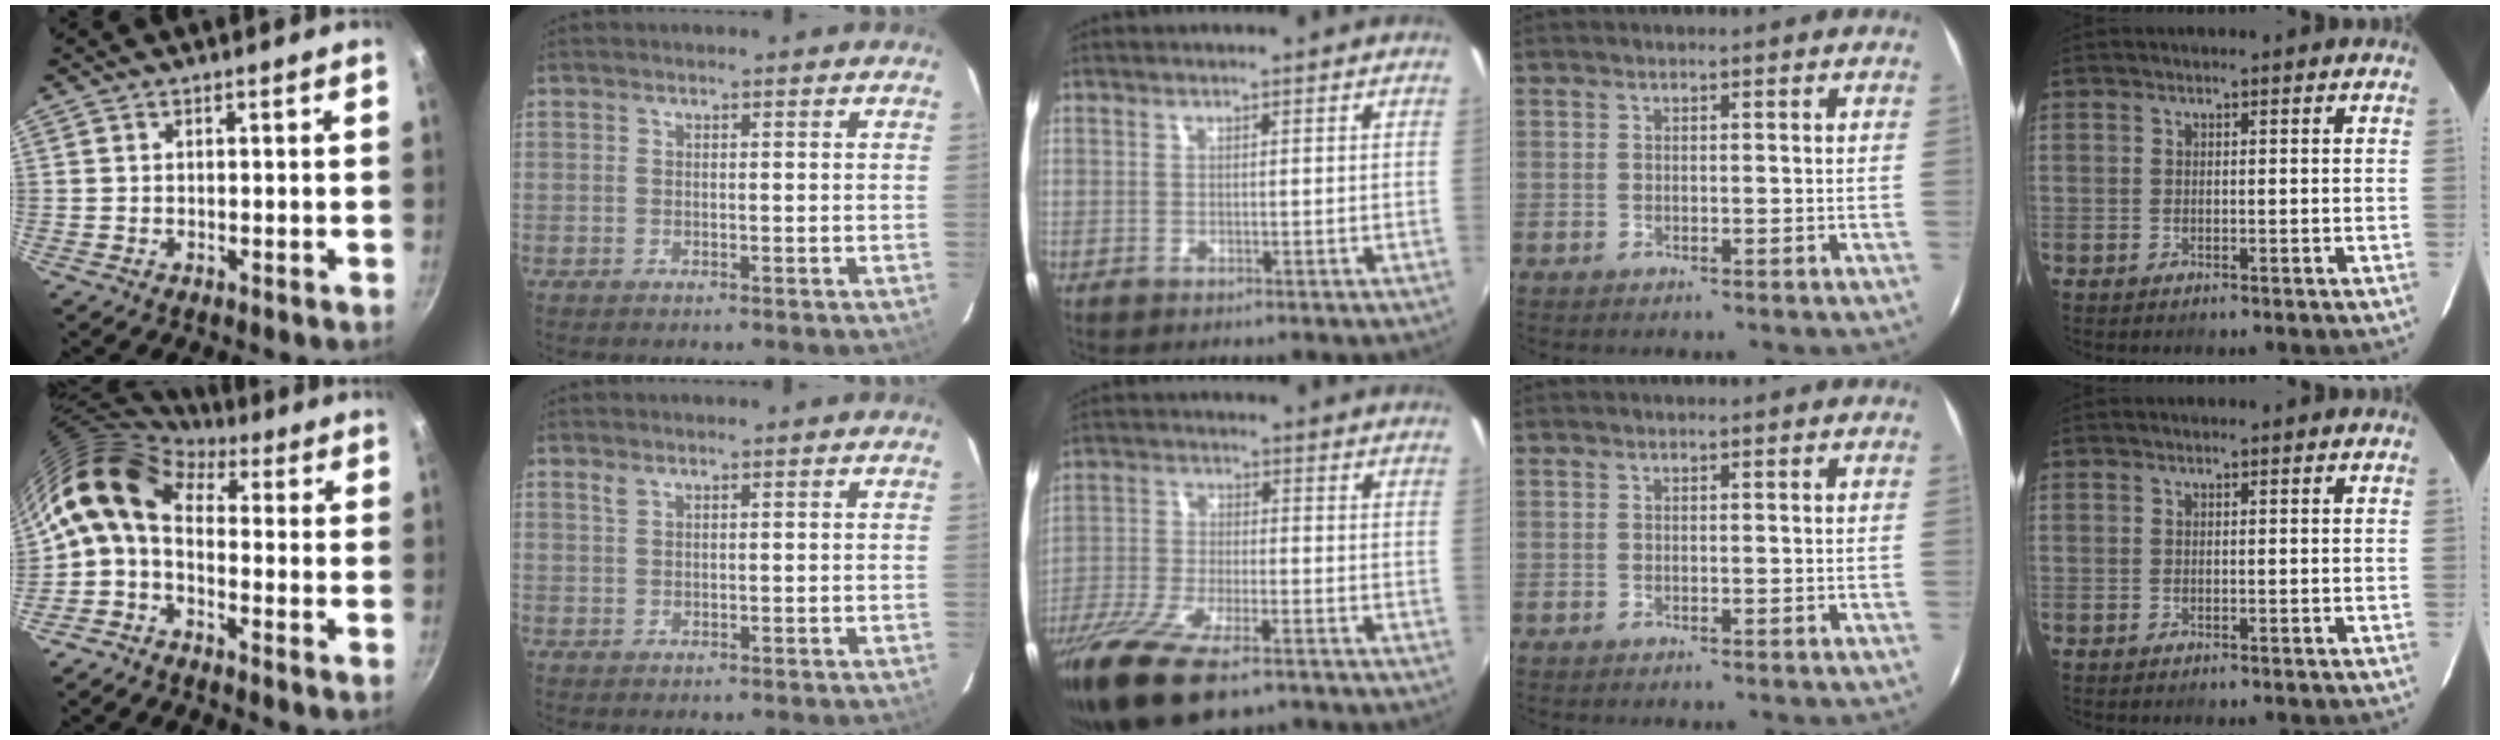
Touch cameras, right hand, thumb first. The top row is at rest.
{"thumb": {"total": 9.7, "force": [1.2, 5.9, 7.7], "torque": [-0.139, 0.026, 0.003]}, "index": {"total": 1.0, "force": [0.7, 0.4, 0.6], "torque": [-0.012, 0.002, 0.015]}, "middle": {"total": 14.6, "force": [-10.2, 4.2, 9.5], "torque": [-0.207, -0.049, -0.191]}}